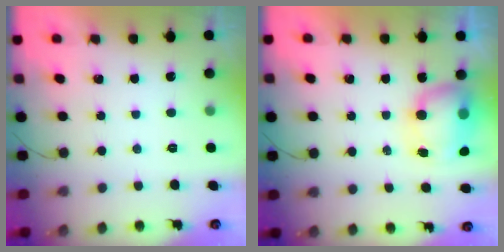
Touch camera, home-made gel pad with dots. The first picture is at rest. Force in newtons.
{"total": 8.8, "press": 8.6, "slide": 1.9}